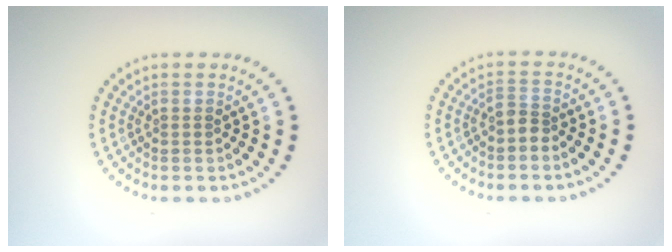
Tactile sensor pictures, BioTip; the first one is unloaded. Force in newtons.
{"total": 1.6, "press": 1.2, "slide": 1.1}